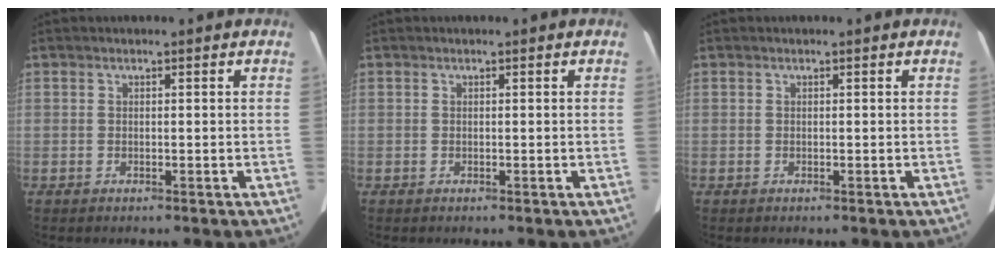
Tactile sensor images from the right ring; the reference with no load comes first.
{"total": 0.0}
{"total": 0.0}